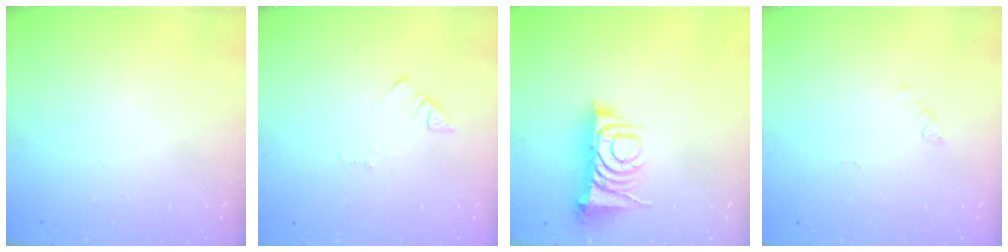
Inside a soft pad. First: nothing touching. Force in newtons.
{"total": 1.5, "press": 1.5, "slide": 0.3}
{"total": 9.7, "press": 9.6, "slide": 1.2}
{"total": 1.9, "press": 1.9, "slide": 0.4}